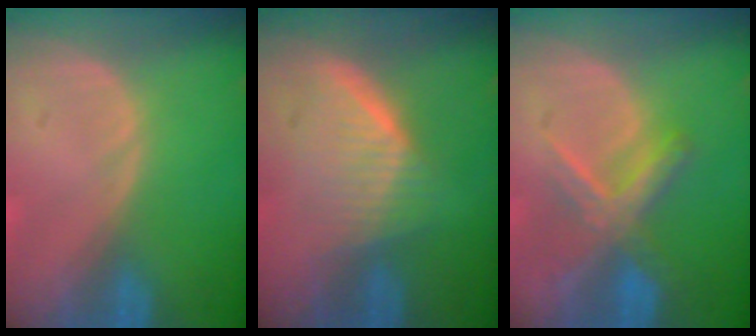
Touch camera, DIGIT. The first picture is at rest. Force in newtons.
{"total": 5.4, "press": 5.3, "slide": 1.4}
{"total": 6.4, "press": 6.2, "slide": 1.6}